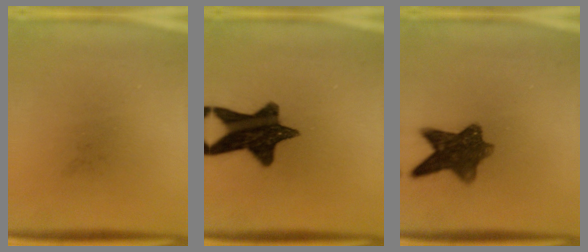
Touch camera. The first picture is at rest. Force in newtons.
{"total": 13.6}
{"total": 8.7}